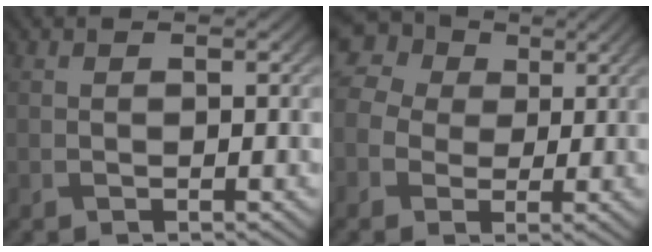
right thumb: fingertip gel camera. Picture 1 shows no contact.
{"total": 9.9, "force": [2.6, 8.5, 4.5], "torque": [-0.137, 0.033, 0.018]}